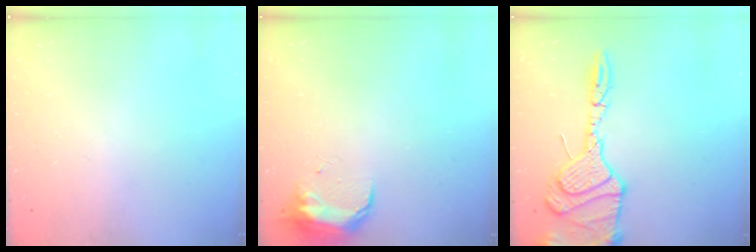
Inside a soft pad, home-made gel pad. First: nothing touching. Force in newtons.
{"total": 8.7, "press": 8.7, "slide": 0.6}
{"total": 18.6, "press": 18.4, "slide": 3.1}